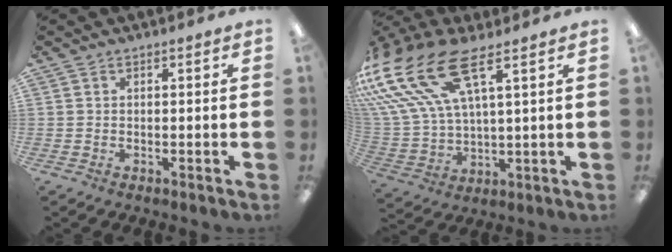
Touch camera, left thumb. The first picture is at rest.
{"total": 19.3, "force": [11.7, 7.5, 13.4], "torque": [-0.308, -0.063, 0.207]}